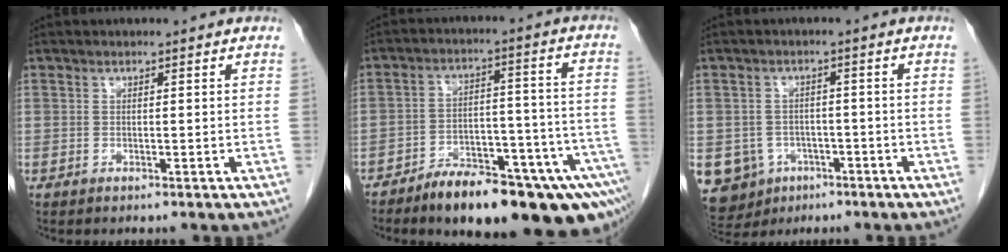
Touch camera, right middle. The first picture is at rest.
{"total": 18.8, "force": [-13.2, 4.5, 12.6], "torque": [-0.104, 0.036, -0.190]}
{"total": 8.9, "force": [-3.8, 7.8, 1.9], "torque": [-0.054, 0.010, -0.046]}